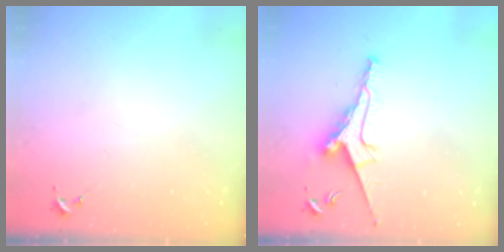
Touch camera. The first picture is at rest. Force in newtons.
{"total": 9.9, "press": 9.9, "slide": 0.4}